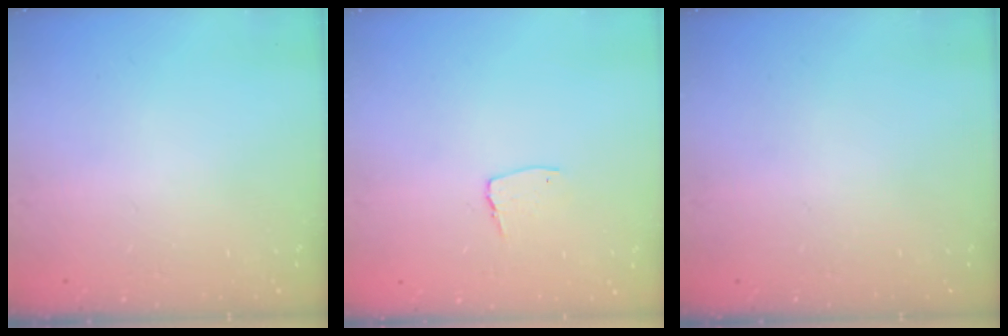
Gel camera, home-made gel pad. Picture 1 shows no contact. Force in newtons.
{"total": 5.4, "press": 5.3, "slide": 0.5}
{"total": 0.0}